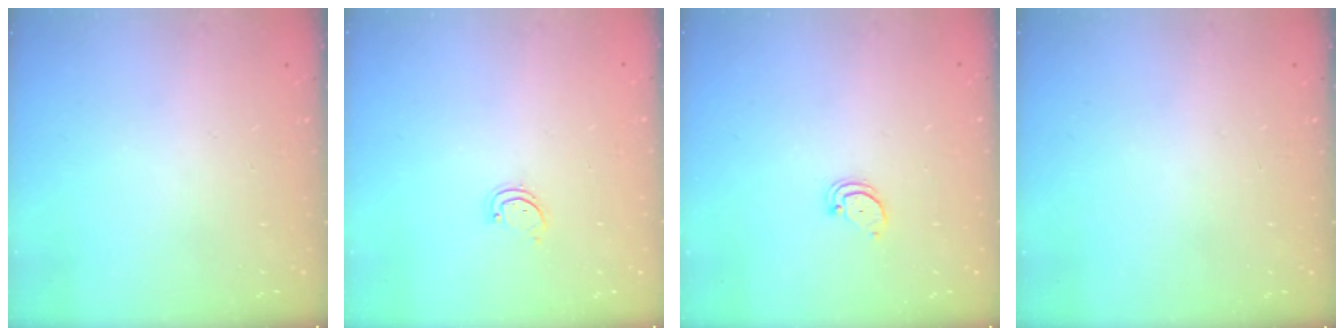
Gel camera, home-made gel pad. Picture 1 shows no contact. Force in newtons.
{"total": 1.7, "press": 1.7, "slide": 0.3}
{"total": 1.5, "press": 1.5, "slide": 0.2}
{"total": 0.0}